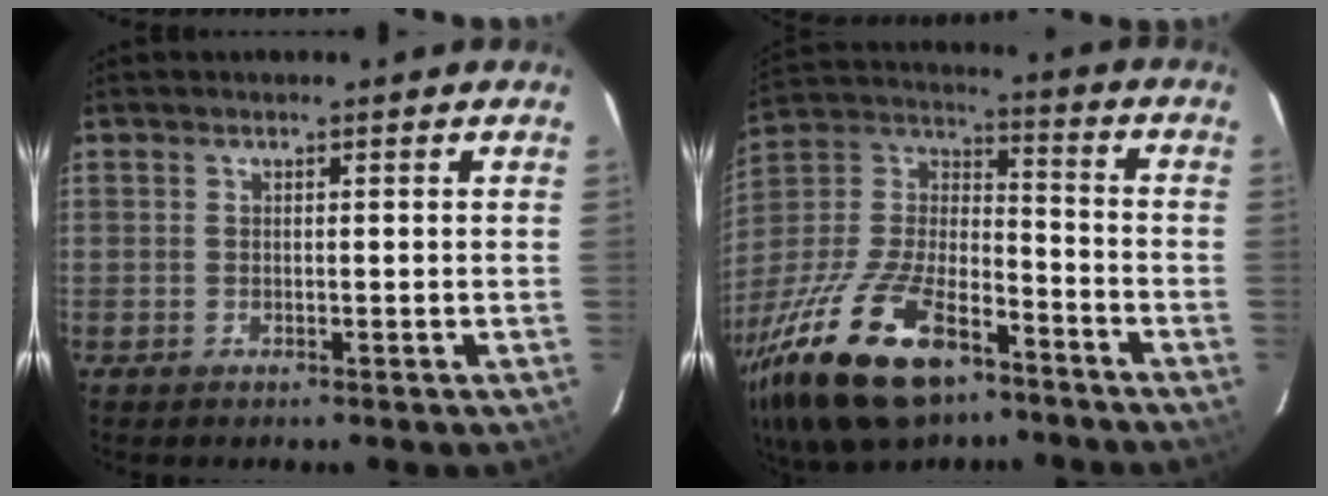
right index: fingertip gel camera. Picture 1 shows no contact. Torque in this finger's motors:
{"motor_torque": [1.59, -0.55, 1.05, 0.17]}